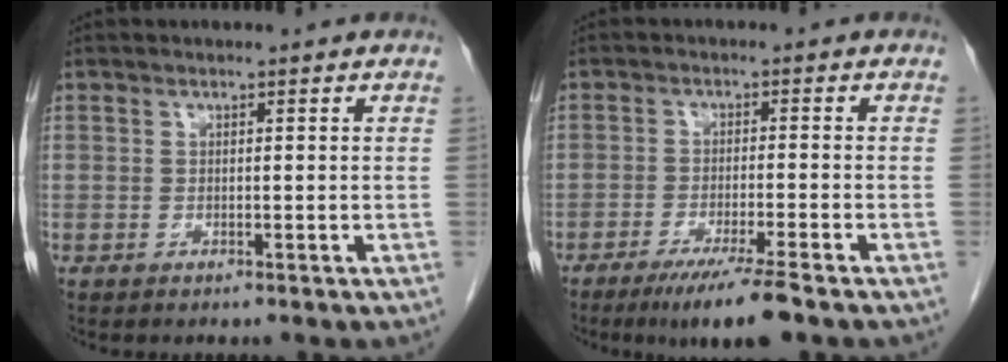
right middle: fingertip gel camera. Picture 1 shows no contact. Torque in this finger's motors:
{"motor_torque": [0.74, -0.51, 0.14, 0.04]}